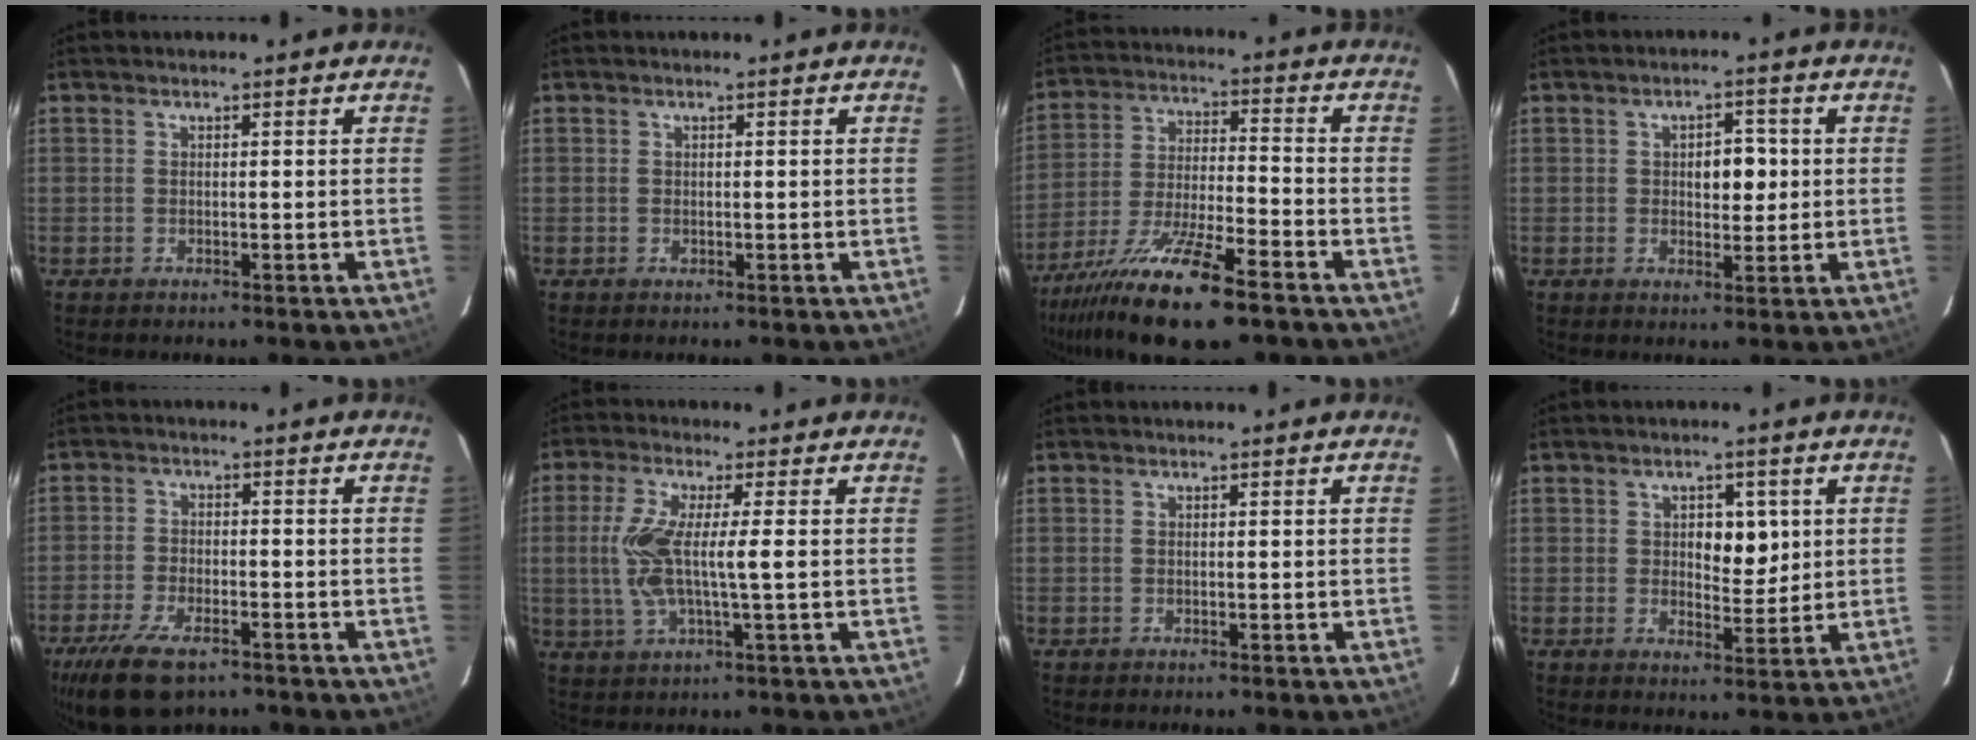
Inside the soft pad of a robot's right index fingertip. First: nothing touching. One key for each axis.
{"total": 0.0}
{"total": 16.4, "fx": -11.2, "fy": 2.0, "fz": 11.8, "tx": -0.220, "ty": -0.038, "tz": -0.202}
{"total": 4.4, "fx": 0.5, "fy": 2.3, "fz": 3.7, "tx": -0.051, "ty": 0.008, "tz": 0.011}
{"total": 9.8, "fx": -6.8, "fy": 3.5, "fz": 6.2, "tx": -0.115, "ty": -0.015, "tz": -0.113}
{"total": 7.8, "fx": 0.0, "fy": 0.8, "fz": 7.7, "tx": -0.174, "ty": 0.000, "tz": -0.001}
{"total": 0.0}
{"total": 5.0, "fx": 1.3, "fy": 2.8, "fz": 3.9, "tx": -0.050, "ty": 0.003, "tz": 0.023}